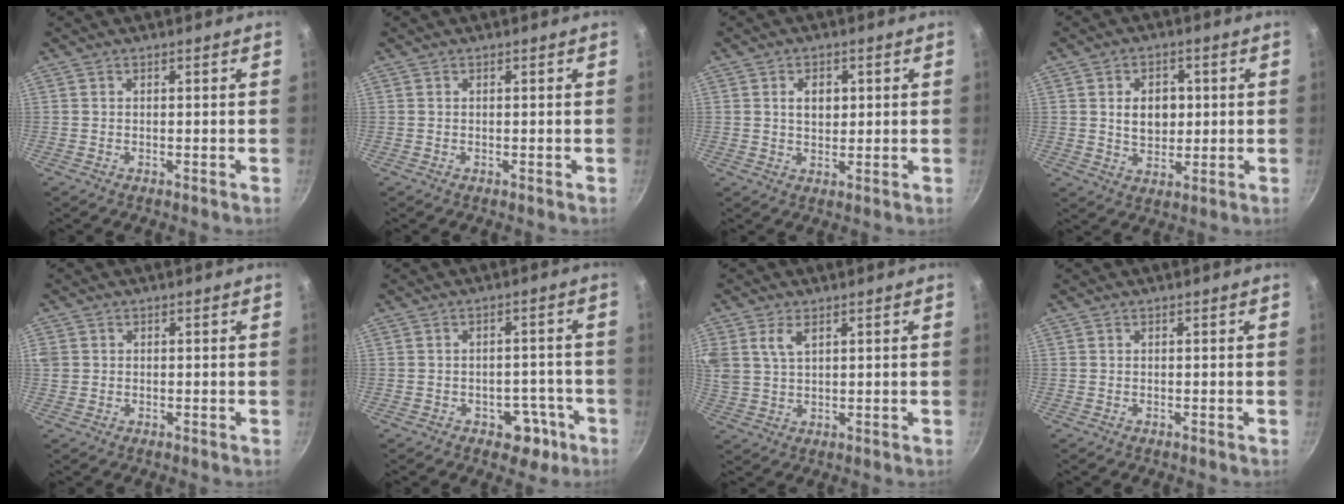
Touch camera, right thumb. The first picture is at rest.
{"total": 0.0}
{"total": 4.3, "force": [1.1, 2.9, 2.9], "torque": [-0.029, -0.005, 0.018]}
{"total": 7.3, "force": [1.1, 5.3, 5.0], "torque": [-0.047, -0.006, 0.021]}
{"total": 2.8, "force": [0.4, 2.5, 1.1], "torque": [-0.024, 0.006, 0.014]}
{"total": 6.0, "force": [-3.2, 4.1, 3.1], "torque": [-0.011, 0.031, -0.038]}
{"total": 6.8, "force": [3.1, 3.9, 4.7], "torque": [-0.106, -0.002, 0.068]}
{"total": 0.0}